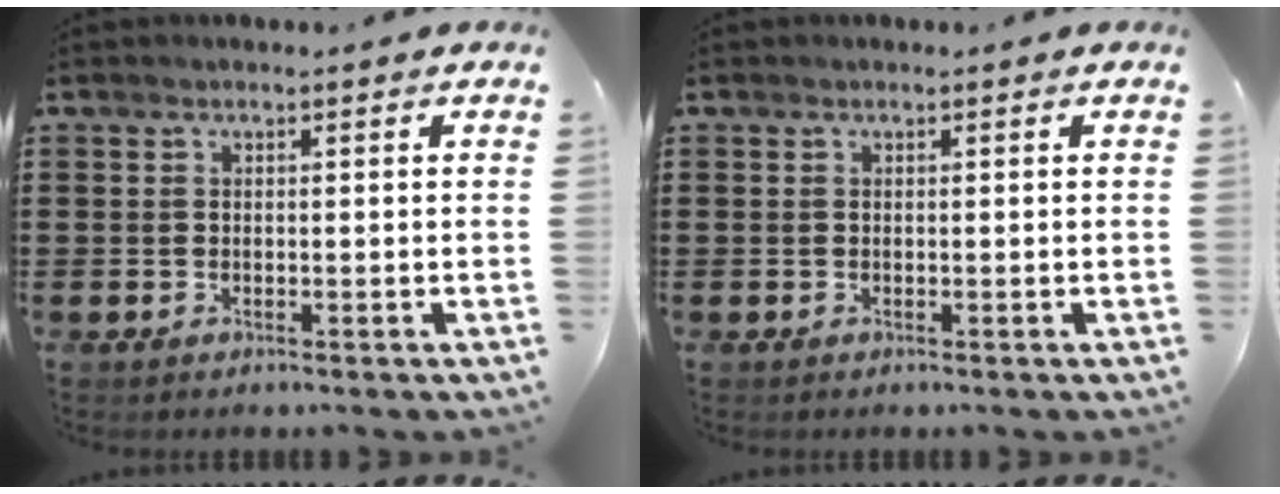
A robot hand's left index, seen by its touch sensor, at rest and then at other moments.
{"total": 0.0}